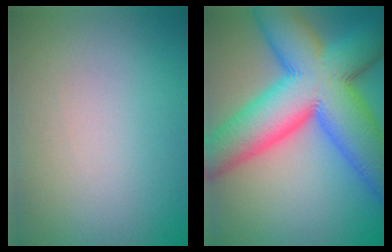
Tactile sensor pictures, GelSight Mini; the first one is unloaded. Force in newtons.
{"total": 15.4, "press": 15.4, "slide": 0.6}